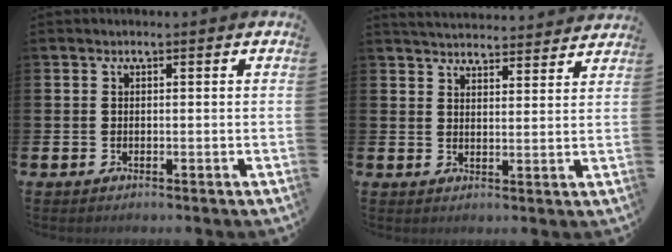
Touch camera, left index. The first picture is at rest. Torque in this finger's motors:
{"motor_torque": [0.42, -1.42, 0.00, 0.00]}